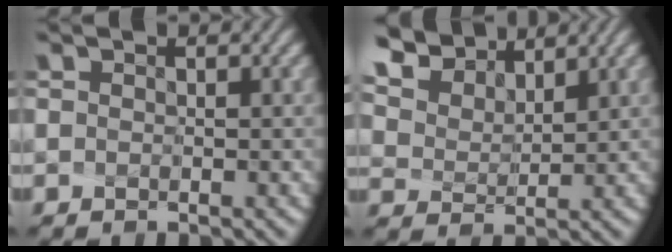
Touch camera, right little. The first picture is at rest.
{"total": 7.1, "force": [6.0, 3.2, 2.1], "torque": [-0.093, 0.006, 0.121]}